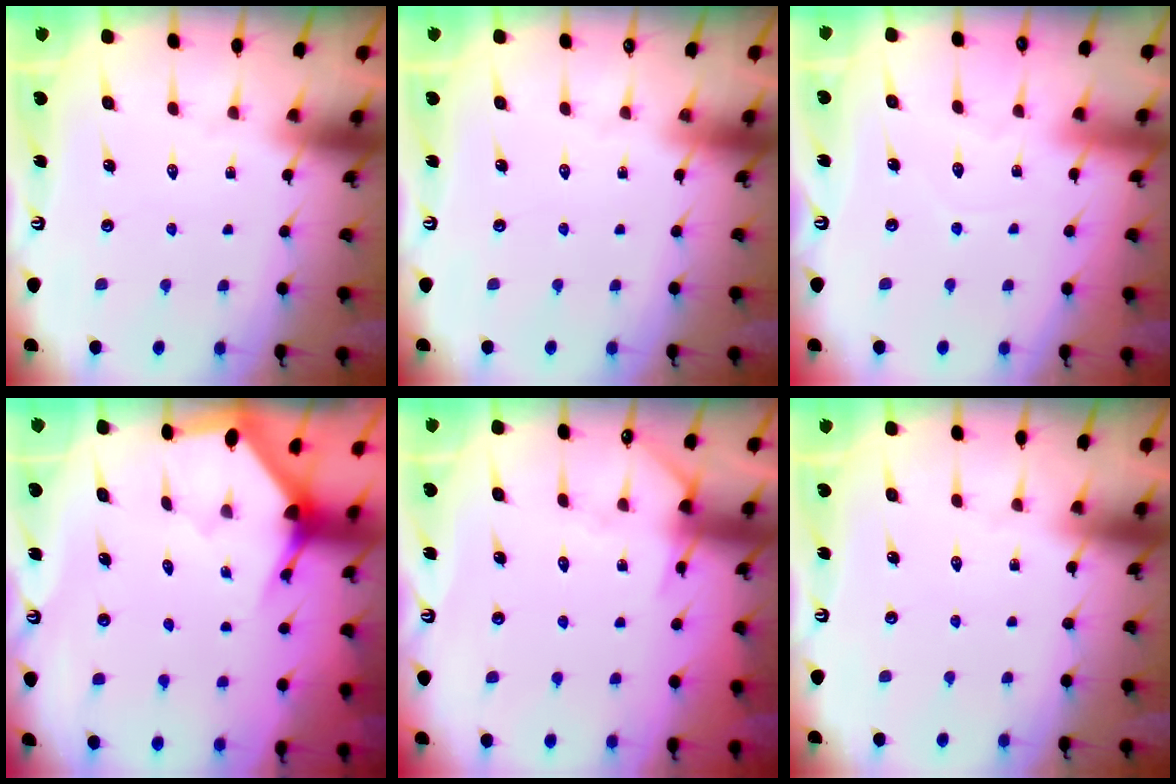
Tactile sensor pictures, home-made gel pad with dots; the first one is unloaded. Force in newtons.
{"total": 0.0}
{"total": 3.3, "press": 3.3, "slide": 0.3}
{"total": 3.1, "press": 3.1, "slide": 0.1}
{"total": 5.2, "press": 5.1, "slide": 0.7}
{"total": 0.0}